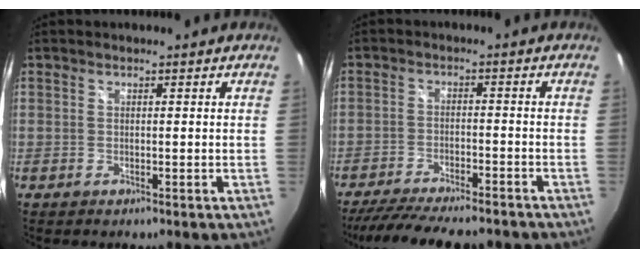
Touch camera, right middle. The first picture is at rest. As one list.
[{"total": 17.2, "force": [-14.7, 3.9, 8.0], "torque": [-0.158, -0.024, -0.220]}]